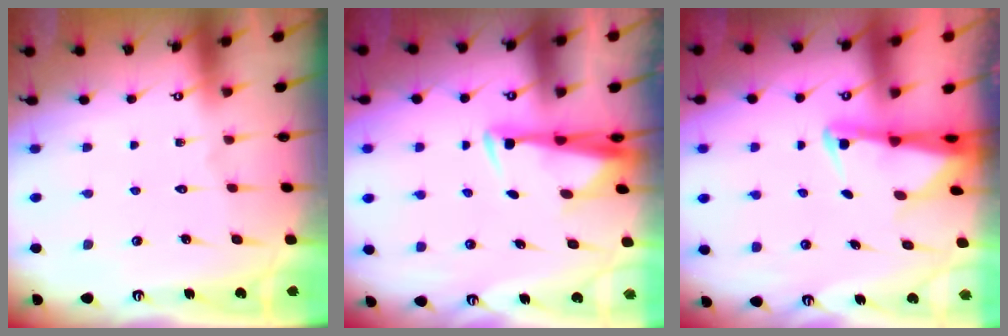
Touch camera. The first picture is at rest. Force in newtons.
{"total": 3.3, "press": 3.2, "slide": 0.7}
{"total": 2.9, "press": 2.9, "slide": 0.4}